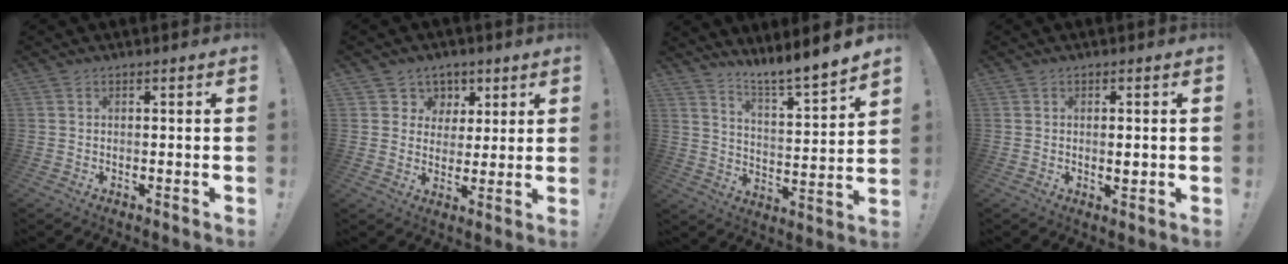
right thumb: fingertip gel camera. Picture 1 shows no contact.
{"total": 6.7, "force": [2.8, 6.0, 0.6], "torque": [0.000, -0.025, 0.054]}
{"total": 8.1, "force": [7.6, -0.8, 2.6], "torque": [-0.044, -0.085, 0.124]}
{"total": 2.0, "force": [0.1, 0.9, 1.8], "torque": [-0.014, -0.007, -0.002]}